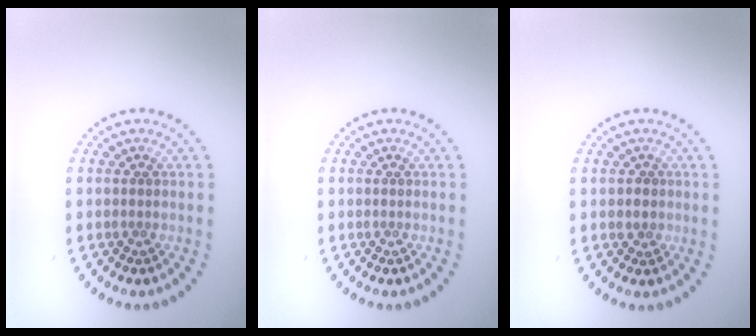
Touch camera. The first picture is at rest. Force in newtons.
{"total": 0.0}
{"total": 0.6, "press": 0.5, "slide": 0.3}